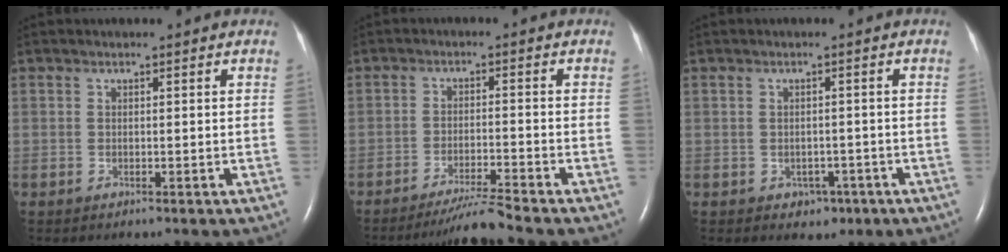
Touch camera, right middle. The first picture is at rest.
{"total": 5.1, "force": [-4.5, -2.0, 1.4], "torque": [-0.031, -0.021, -0.083]}
{"total": 2.6, "force": [-1.3, 2.0, 1.1], "torque": [-0.009, 0.007, -0.008]}